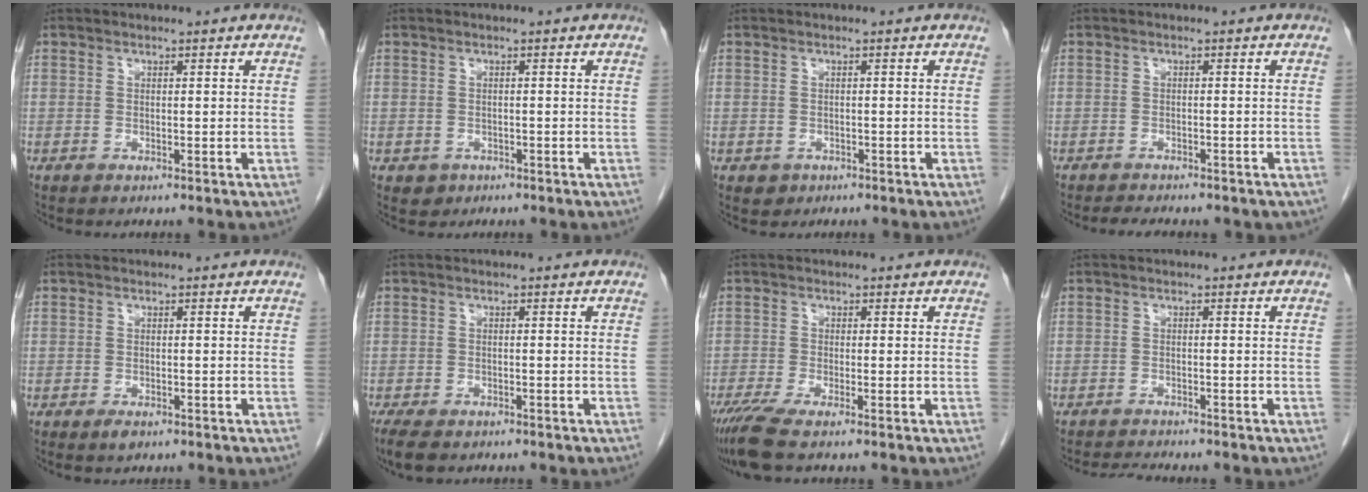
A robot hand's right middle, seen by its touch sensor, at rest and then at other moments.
{"total": 1.4, "force": [-0.7, 1.2, 0.2], "torque": [-0.006, 0.002, -0.004]}
{"total": 1.2, "force": [-0.6, 1.0, 0.2], "torque": [-0.006, 0.001, -0.003]}
{"total": 5.9, "force": [-4.9, 1.8, 2.7], "torque": [-0.043, -0.007, -0.054]}
{"total": 1.3, "force": [-0.8, 0.6, 0.8], "torque": [-0.014, -0.001, -0.009]}
{"total": 5.0, "force": [-3.8, 1.9, 2.5], "torque": [-0.048, -0.014, -0.059]}
{"total": 4.1, "force": [-2.8, 0.0, 3.0], "torque": [-0.061, -0.014, -0.057]}
{"total": 3.3, "force": [-3.2, -0.3, 0.8], "torque": [-0.017, -0.017, -0.050]}